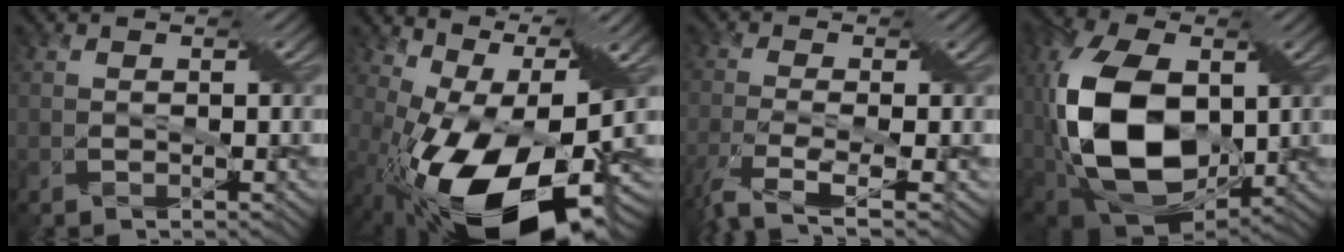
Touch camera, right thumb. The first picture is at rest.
{"total": 16.0, "force": [-3.9, 6.2, 14.3], "torque": [-0.255, -0.001, -0.064]}
{"total": 7.1, "force": [-4.2, 1.5, 5.5], "torque": [-0.127, -0.016, -0.083]}
{"total": 17.9, "force": [0.3, 11.3, 13.8], "torque": [-0.330, -0.024, 0.011]}